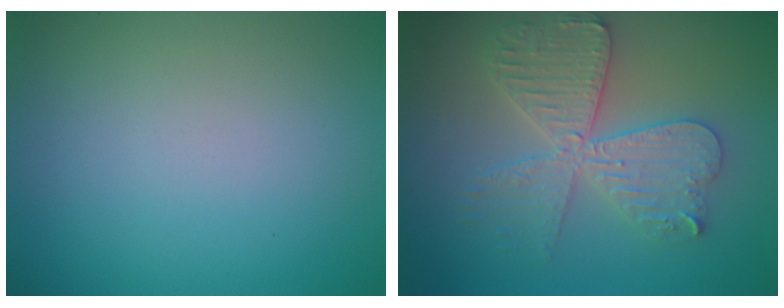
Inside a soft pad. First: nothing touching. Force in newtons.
{"total": 5.7, "press": 5.7, "slide": 0.9}